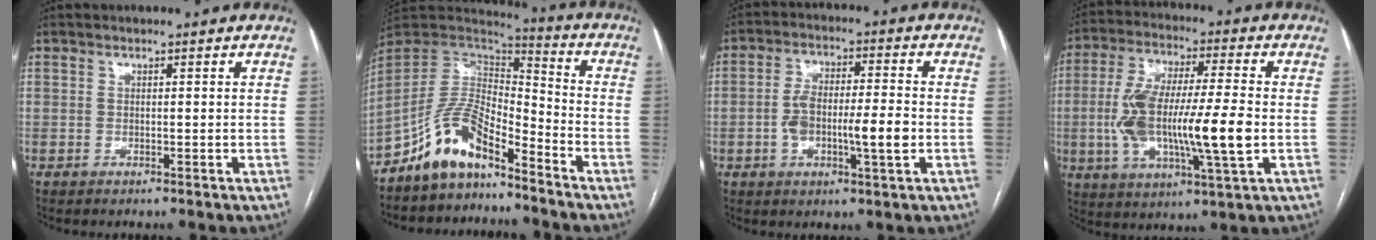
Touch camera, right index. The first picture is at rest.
{"total": 10.6, "force": [-8.2, 3.5, 5.8], "torque": [-0.121, 0.030, -0.155]}
{"total": 9.2, "force": [-1.9, 2.0, 8.8], "torque": [-0.159, 0.013, -0.031]}
{"total": 16.6, "force": [-2.0, 2.7, 16.3], "torque": [-0.318, 0.002, -0.035]}